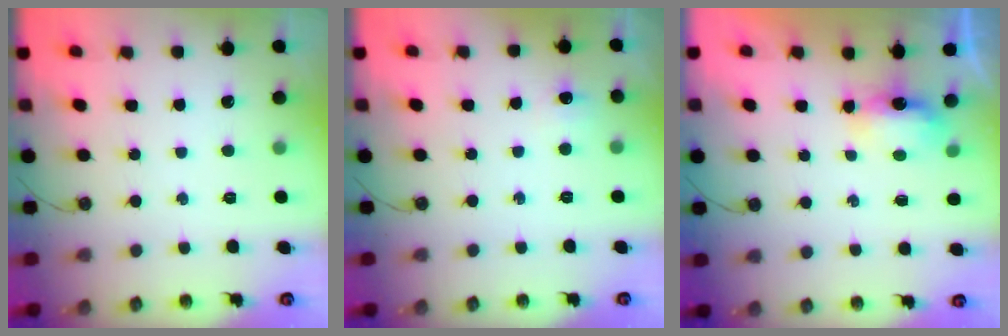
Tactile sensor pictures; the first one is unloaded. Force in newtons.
{"total": 5.7, "press": 5.7, "slide": 0.8}
{"total": 5.0, "press": 5.0, "slide": 0.6}